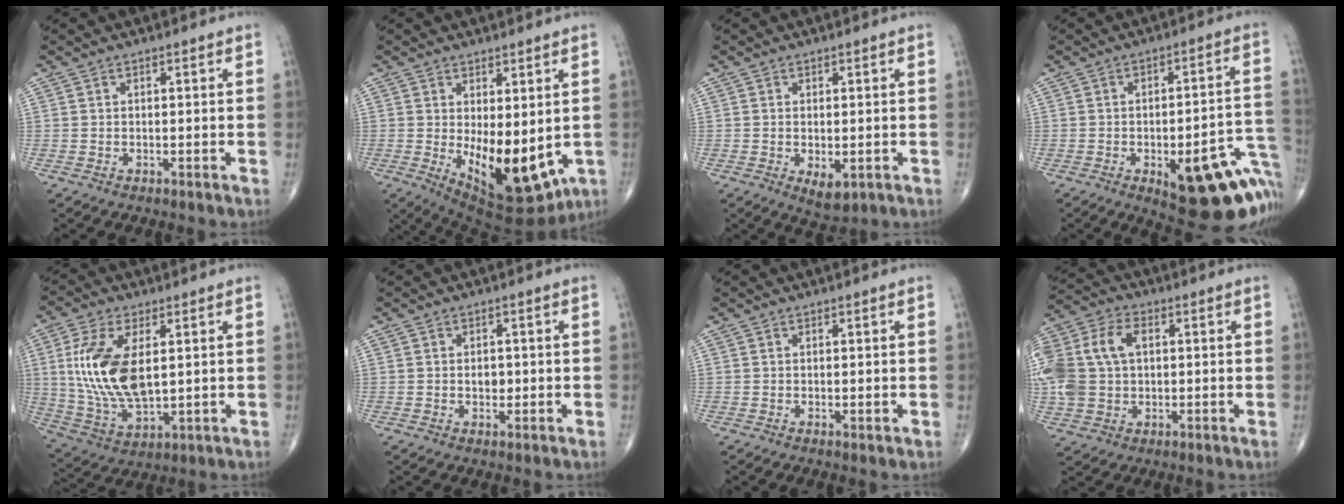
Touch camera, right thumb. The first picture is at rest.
{"total": 14.7, "force": [-1.7, 6.8, 12.9], "torque": [-0.181, -0.029, -0.001]}
{"total": 4.4, "force": [-1.1, 2.2, 3.6], "torque": [-0.055, -0.011, -0.009]}
{"total": 21.6, "force": [-8.3, 8.0, 18.2], "torque": [-0.157, 0.043, -0.085]}
{"total": 15.6, "force": [2.6, 7.8, 13.2], "torque": [-0.269, -0.015, 0.059]}
{"total": 2.4, "force": [-0.1, 1.7, 1.8], "torque": [-0.017, 0.001, -0.001]}
{"total": 0.6, "force": [0.0, 0.2, 0.6], "torque": [-0.013, -0.004, 0.001]}
{"total": 18.6, "force": [2.8, 13.3, 12.8], "torque": [-0.311, 0.030, 0.056]}